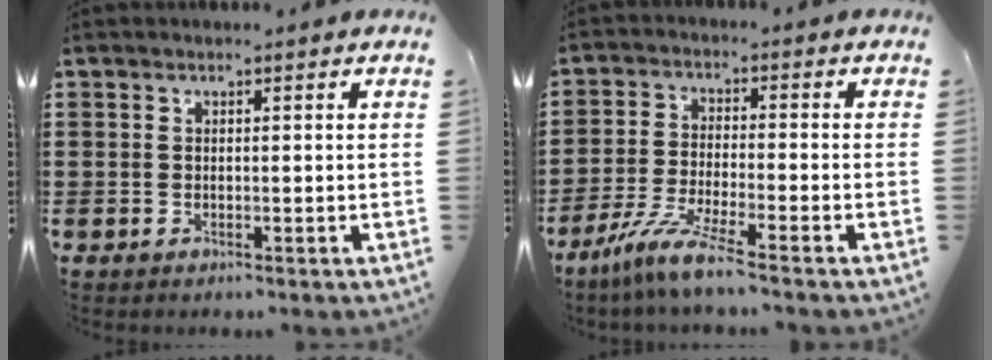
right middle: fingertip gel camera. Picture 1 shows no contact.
{"total": 6.8, "force": [-5.7, -0.1, 3.8], "torque": [-0.085, -0.017, -0.112]}